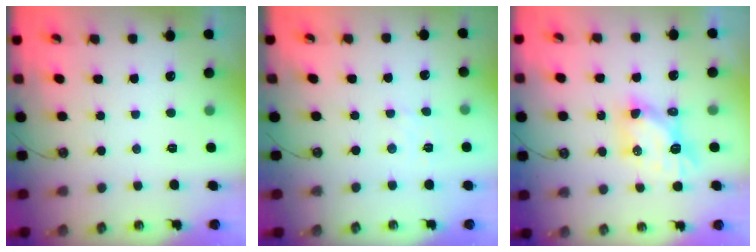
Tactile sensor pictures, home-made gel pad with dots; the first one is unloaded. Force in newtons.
{"total": 1.6, "press": 1.5, "slide": 0.4}
{"total": 6.6, "press": 6.6, "slide": 0.1}